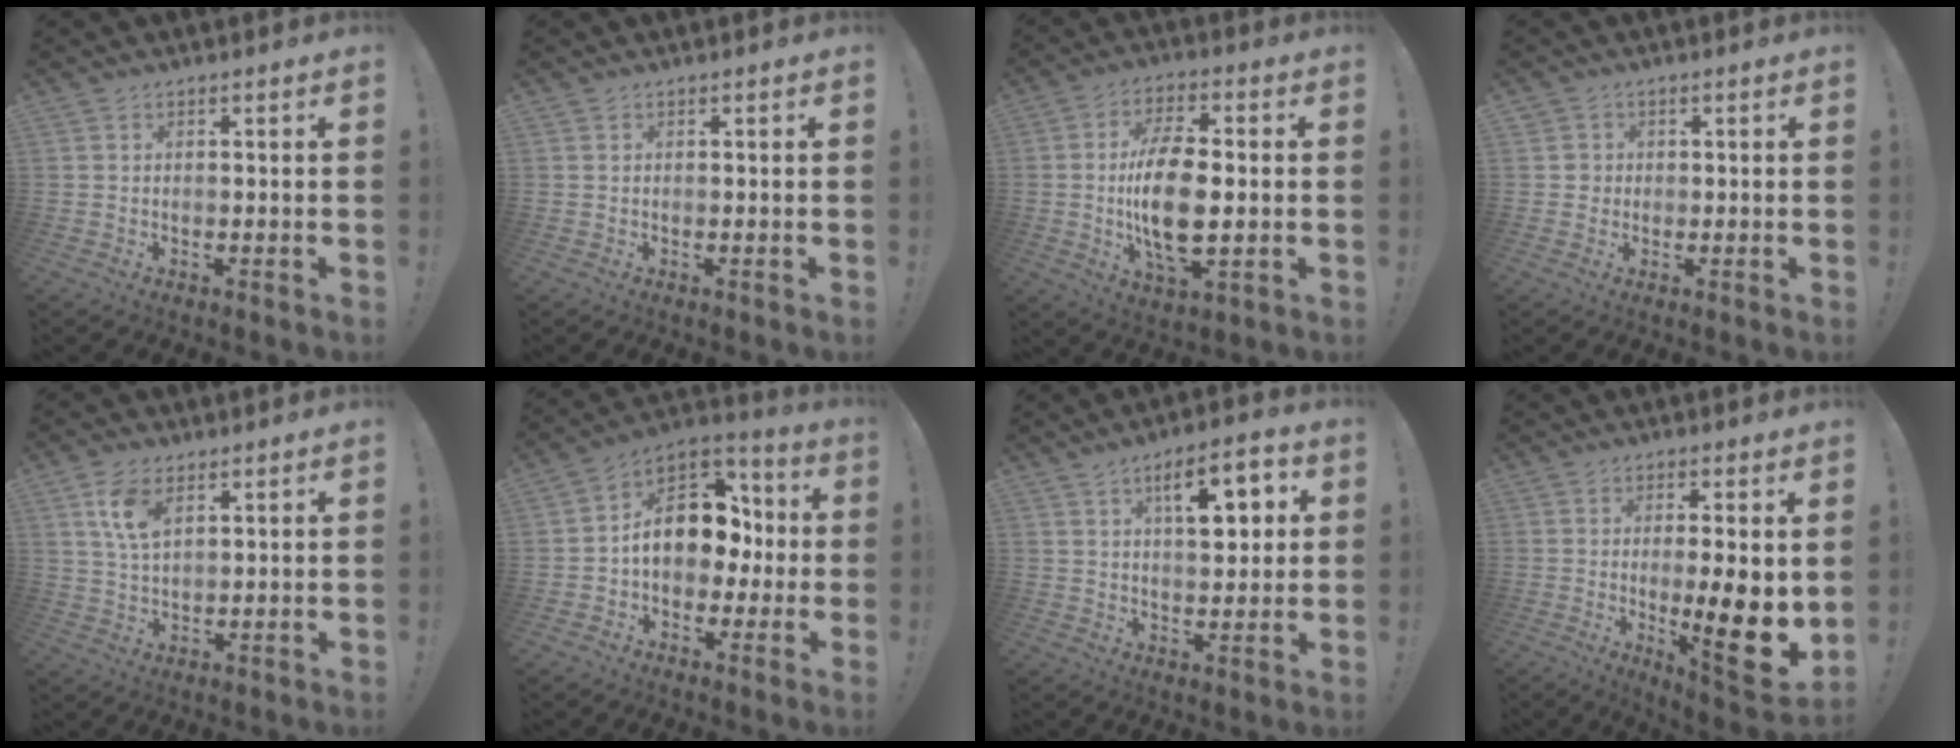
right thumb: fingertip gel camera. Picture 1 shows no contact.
{"total": 0.0}
{"total": 16.3, "force": [-0.6, 7.6, 14.4], "torque": [-0.274, -0.006, -0.018]}
{"total": 2.8, "force": [0.1, 2.7, 0.4], "torque": [0.002, 0.000, 0.001]}
{"total": 8.2, "force": [4.0, 4.3, 5.6], "torque": [-0.109, -0.009, 0.073]}
{"total": 15.9, "force": [1.1, 11.8, 10.6], "torque": [-0.143, 0.010, 0.029]}
{"total": 11.5, "force": [4.4, 4.7, 9.5], "torque": [-0.128, -0.008, 0.066]}
{"total": 12.4, "force": [-2.1, 1.6, 12.1], "torque": [-0.152, -0.011, -0.027]}